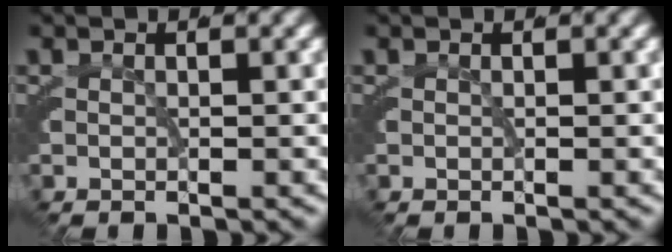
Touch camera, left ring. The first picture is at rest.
{"total": 0.0}